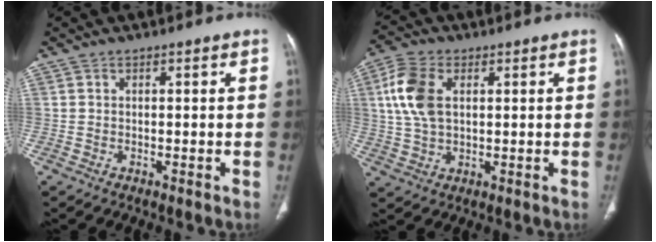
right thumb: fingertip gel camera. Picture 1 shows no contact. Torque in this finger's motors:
{"motor_torque": [-0.02, 1.47, 0.24, 0.10, 0.09]}